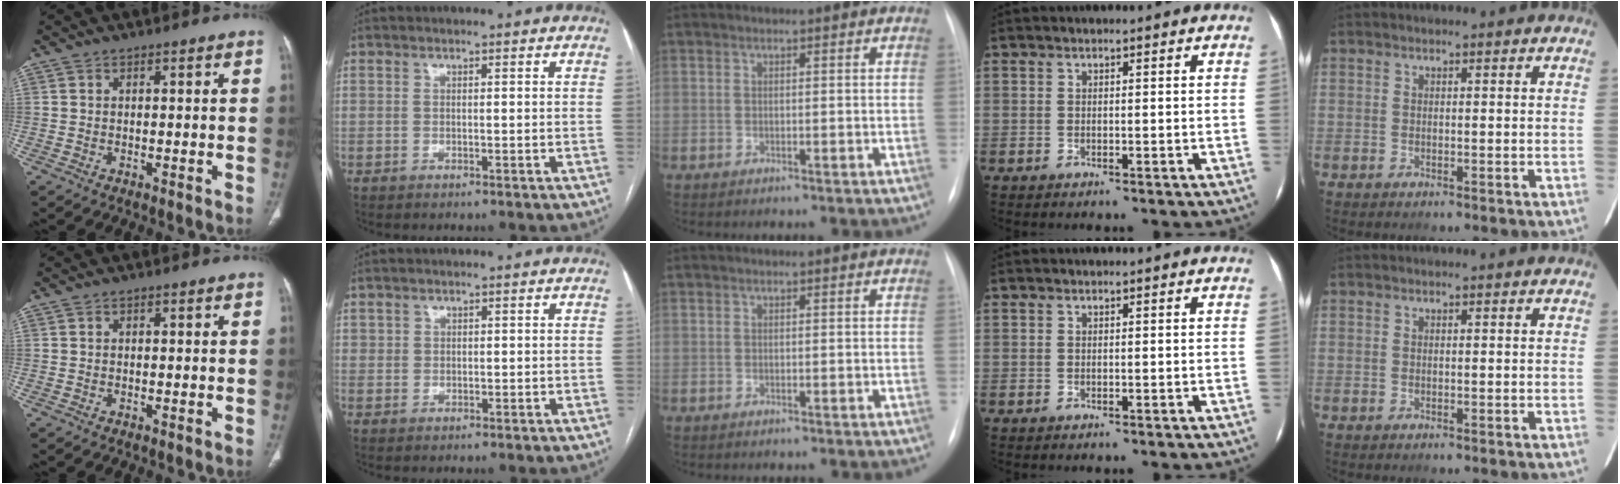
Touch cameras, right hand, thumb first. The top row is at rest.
{"index": {"total": 1.2, "force": [0.7, 1.0, 0.2], "torque": [0.007, 0.000, 0.009]}}